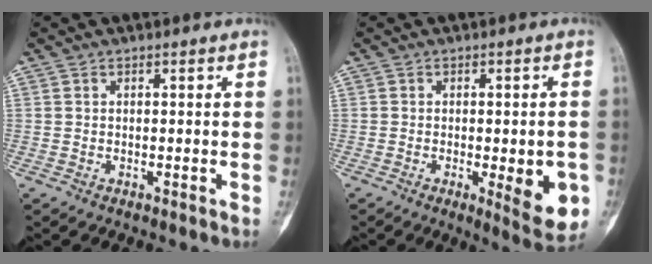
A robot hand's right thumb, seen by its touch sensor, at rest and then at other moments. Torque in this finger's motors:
{"motor_torque": [-0.10, 0.32, -0.13, 0.12, -0.08]}